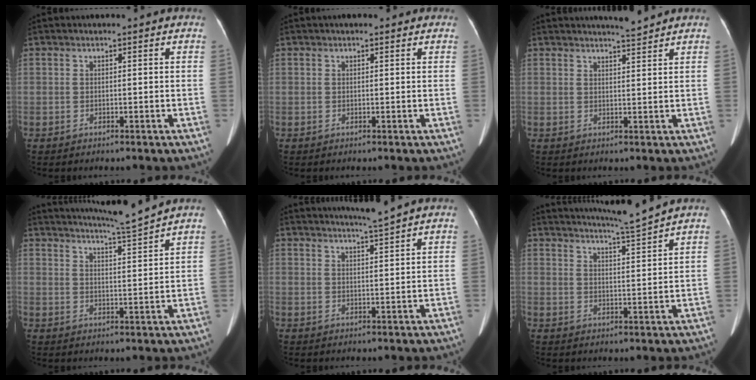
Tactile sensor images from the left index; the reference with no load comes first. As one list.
[{"total": 1.7, "force": [1.2, 0.7, 1.0], "torque": [-0.014, 0.015, 0.012]}, {"total": 3.1, "force": [3.0, -0.5, 0.8], "torque": [-0.012, -0.004, 0.047]}, {"total": 6.8, "force": [6.2, -2.1, 1.7], "torque": [-0.038, -0.017, 0.104]}, {"total": 3.3, "force": [2.8, -1.5, 1.0], "torque": [-0.015, -0.010, 0.052]}, {"total": 6.2, "force": [5.6, -2.1, 1.6], "torque": [-0.034, -0.015, 0.095]}]